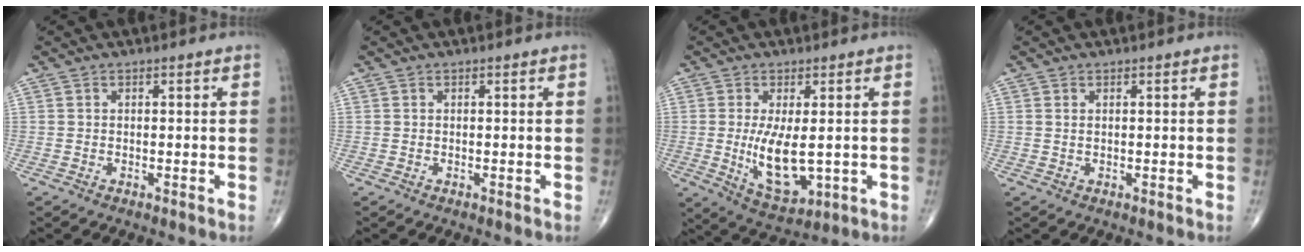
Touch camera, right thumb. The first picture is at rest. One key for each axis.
{"total": 0.0}
{"total": 9.8, "fx": -0.4, "fy": 4.2, "fz": 8.8, "tx": -0.153, "ty": -0.025, "tz": 0.010}
{"total": 0.6, "fx": 0.3, "fy": 0.3, "fz": 0.4, "tx": -0.009, "ty": 0.000, "tz": 0.007}